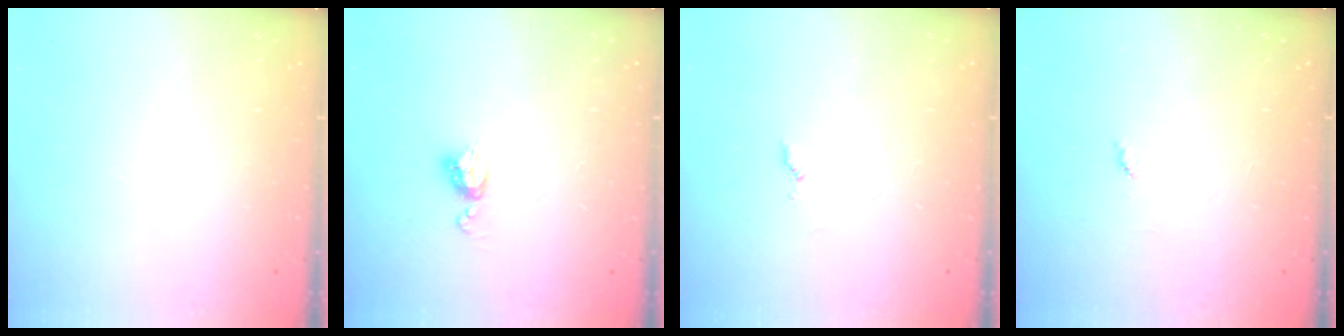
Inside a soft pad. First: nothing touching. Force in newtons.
{"total": 5.9, "press": 5.9, "slide": 0.5}
{"total": 3.6, "press": 3.6, "slide": 0.4}
{"total": 3.9, "press": 3.9, "slide": 0.4}